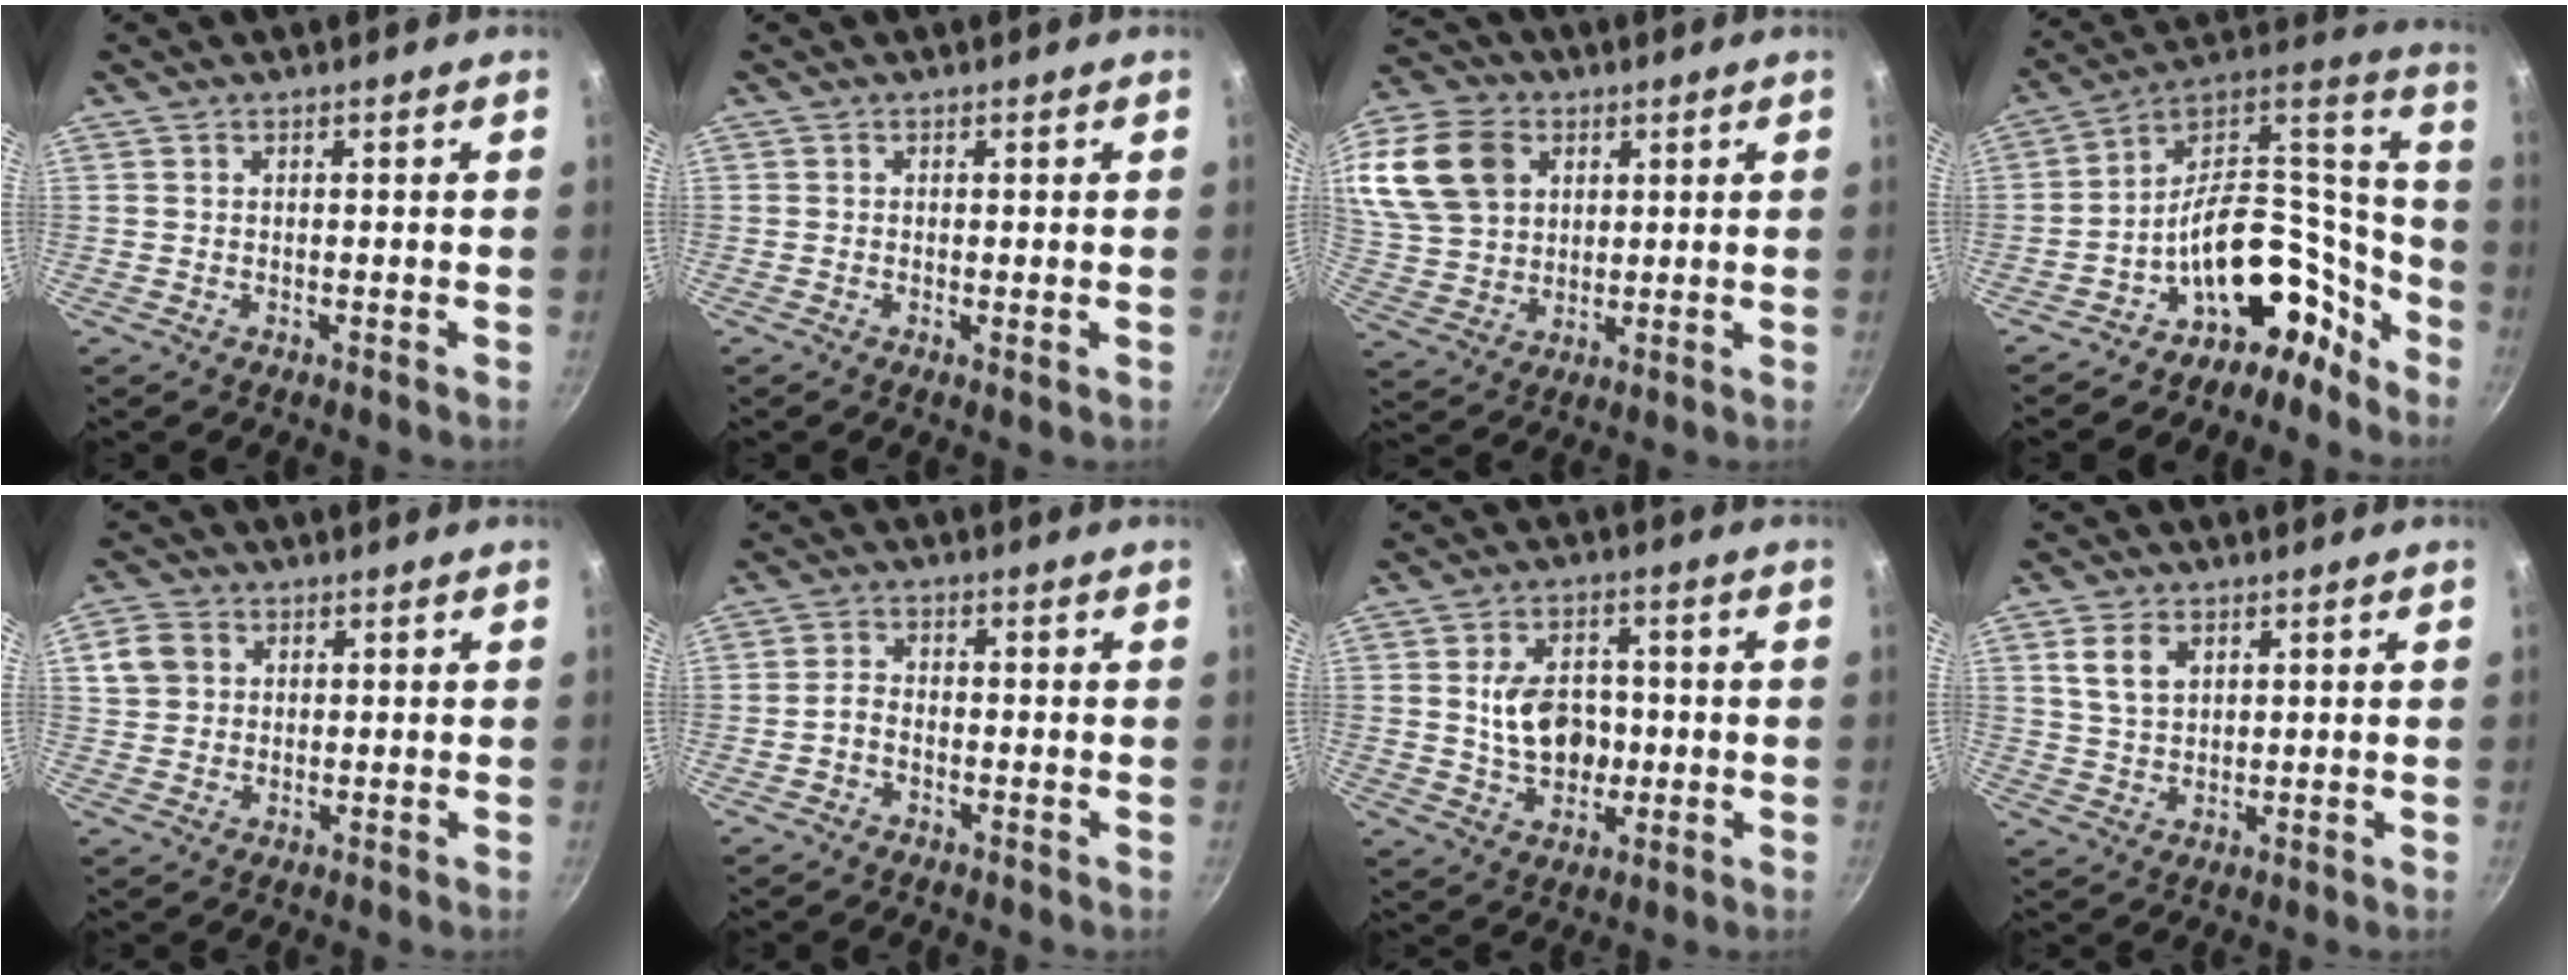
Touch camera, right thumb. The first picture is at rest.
{"total": 0.7, "force": [-0.1, 0.1, 0.7], "torque": [-0.014, -0.005, -0.003]}
{"total": 20.7, "force": [7.4, 15.5, 11.5], "torque": [-0.243, 0.011, 0.145]}
{"total": 20.4, "force": [-12.7, 12.4, 10.1], "torque": [-0.065, 0.144, -0.201]}
{"total": 12.5, "force": [2.8, 11.2, 4.7], "torque": [-0.075, 0.026, 0.043]}
{"total": 2.5, "force": [-1.5, 1.5, 1.4], "torque": [-0.029, 0.020, -0.033]}
{"total": 10.3, "force": [0.0, 7.5, 7.1], "torque": [-0.091, 0.004, 0.002]}
{"total": 5.8, "force": [2.2, 4.1, 3.5], "torque": [-0.052, -0.005, 0.045]}